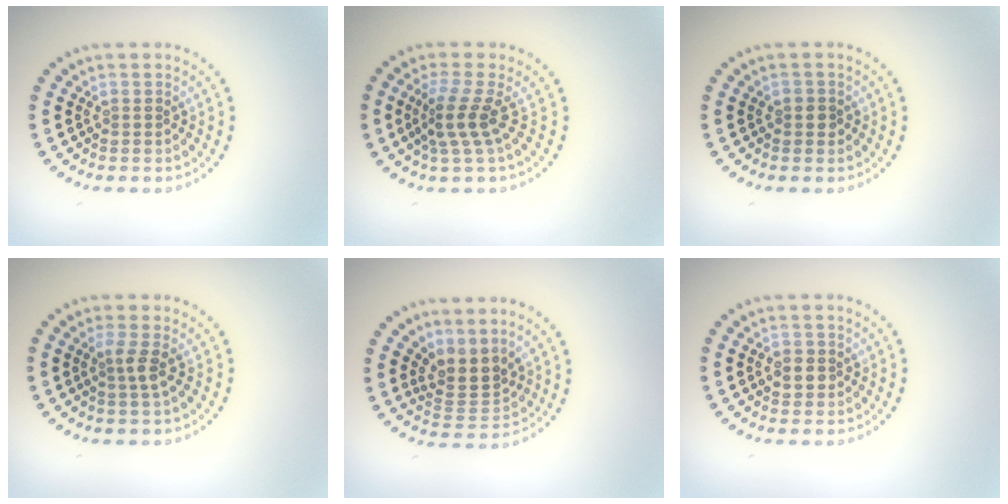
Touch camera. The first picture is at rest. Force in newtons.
{"total": 2.9, "press": 2.0, "slide": 2.1}
{"total": 1.1, "press": 1.1, "slide": 0.4}
{"total": 1.8, "press": 1.4, "slide": 1.2}
{"total": 3.1, "press": 2.3, "slide": 2.1}
{"total": 1.6, "press": 1.5, "slide": 0.3}